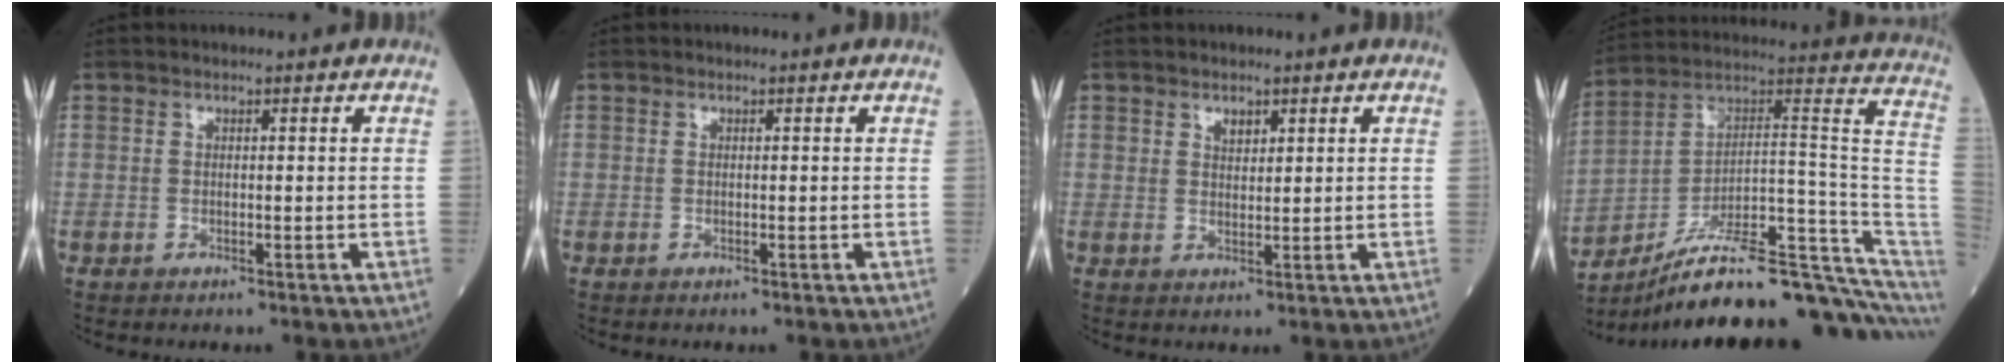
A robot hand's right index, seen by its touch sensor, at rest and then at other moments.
{"total": 0.0}
{"total": 1.9, "force": [1.2, 1.1, 1.0], "torque": [-0.017, 0.000, 0.024]}
{"total": 23.9, "force": [-18.0, 2.7, 15.4], "torque": [-0.150, 0.062, -0.273]}